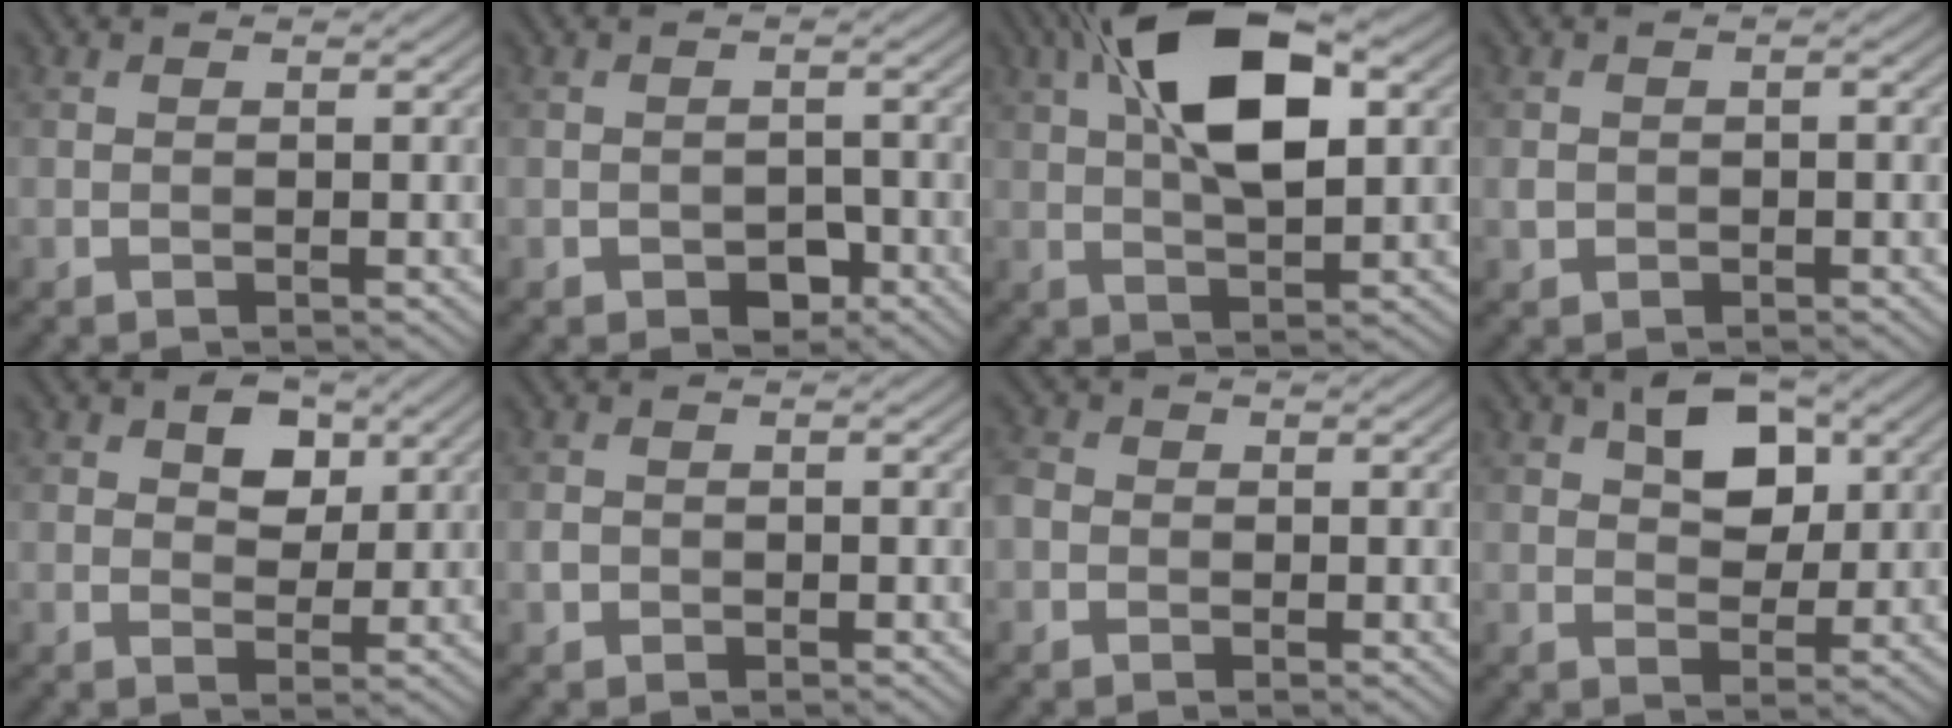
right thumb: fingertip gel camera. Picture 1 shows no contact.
{"total": 2.8, "force": [-1.5, 1.8, 1.5], "torque": [-0.022, -0.003, -0.022]}
{"total": 13.3, "force": [4.4, 5.7, 11.2], "torque": [-0.200, 0.018, 0.068]}
{"total": 1.5, "force": [-0.4, 1.3, 0.7], "torque": [-0.016, -0.004, -0.009]}
{"total": 4.3, "force": [1.8, 2.9, 2.7], "torque": [-0.041, 0.001, 0.023]}
{"total": 1.3, "force": [-0.5, 1.1, 0.4], "torque": [-0.006, -0.002, -0.013]}
{"total": 2.5, "force": [-0.6, 2.3, 0.8], "torque": [-0.022, 0.001, -0.019]}
{"total": 5.9, "force": [2.3, 3.6, 4.0], "torque": [-0.062, 0.003, 0.031]}